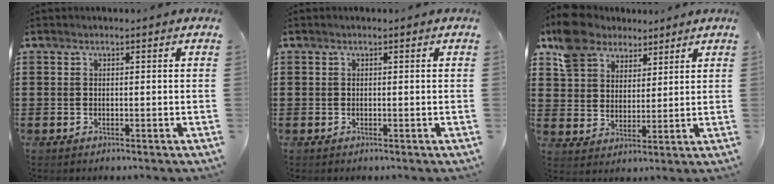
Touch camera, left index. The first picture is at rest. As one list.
[{"total": 0.0}, {"total": 7.7, "force": [6.3, 4.3, 1.0], "torque": [-0.051, -0.012, 0.122]}]